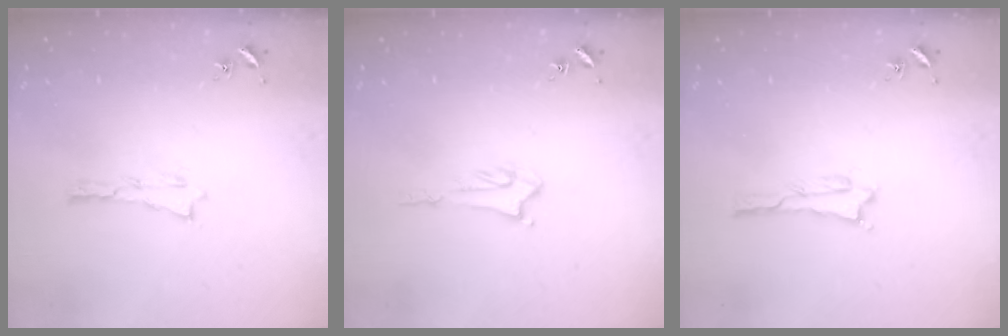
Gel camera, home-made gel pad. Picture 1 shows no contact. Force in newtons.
{"total": 2.6, "press": 2.6, "slide": 0.3}
{"total": 1.1, "press": 1.1, "slide": 0.1}